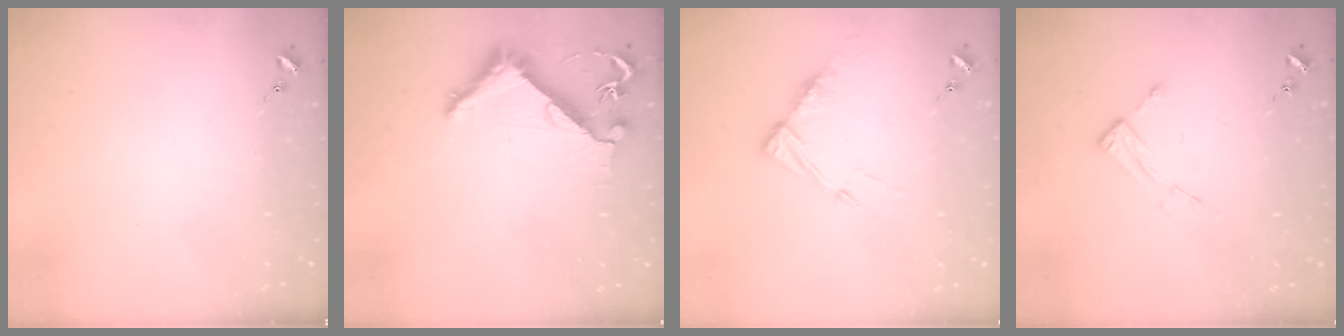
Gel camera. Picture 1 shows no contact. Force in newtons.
{"total": 6.3, "press": 6.3, "slide": 0.6}
{"total": 9.4, "press": 9.4, "slide": 0.6}
{"total": 4.8, "press": 4.7, "slide": 0.3}